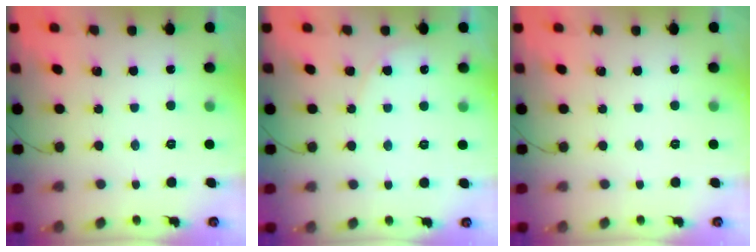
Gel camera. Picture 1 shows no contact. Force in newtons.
{"total": 3.9, "press": 3.9, "slide": 0.3}
{"total": 0.0}